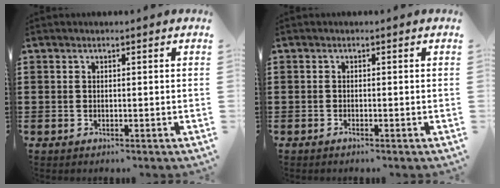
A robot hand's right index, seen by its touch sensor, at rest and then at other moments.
{"total": 0.6, "force": [-0.5, -0.1, 0.3], "torque": [-0.007, -0.004, -0.008]}